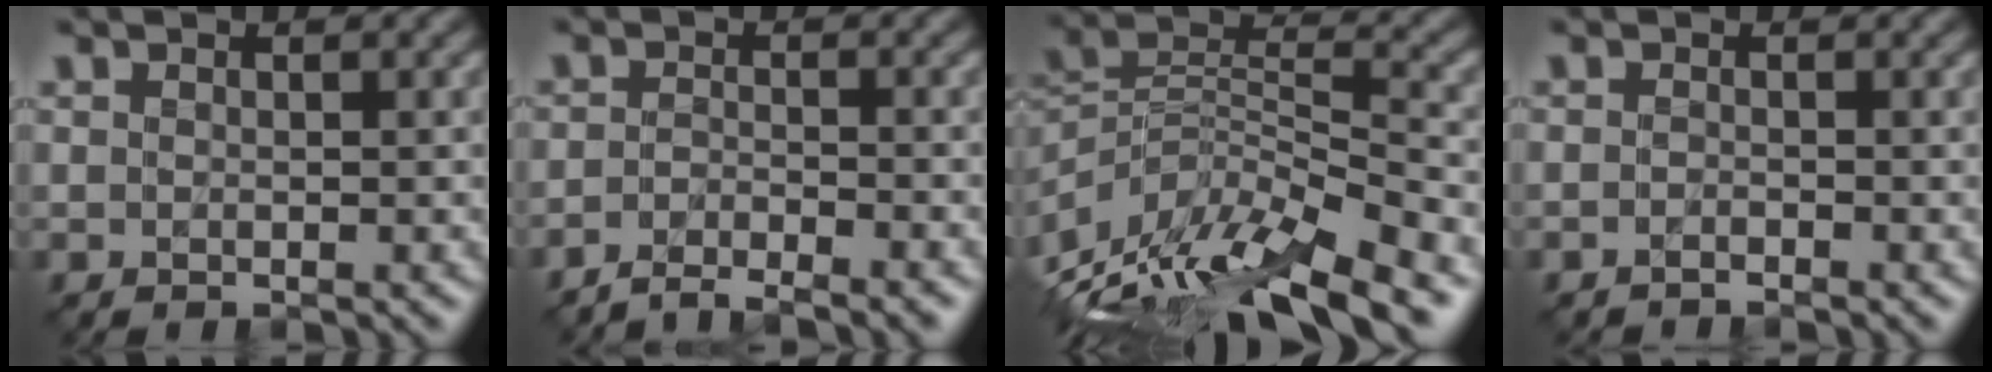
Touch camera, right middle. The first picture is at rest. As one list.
[{"total": 3.2, "force": [-2.9, 0.3, 1.3], "torque": [-0.016, -0.004, -0.057]}, {"total": 13.1, "force": [-8.6, 4.6, 8.7], "torque": [-0.187, 0.010, -0.149]}, {"total": 1.1, "force": [-1.1, -0.1, 0.0], "torque": [0.000, -0.007, -0.023]}]